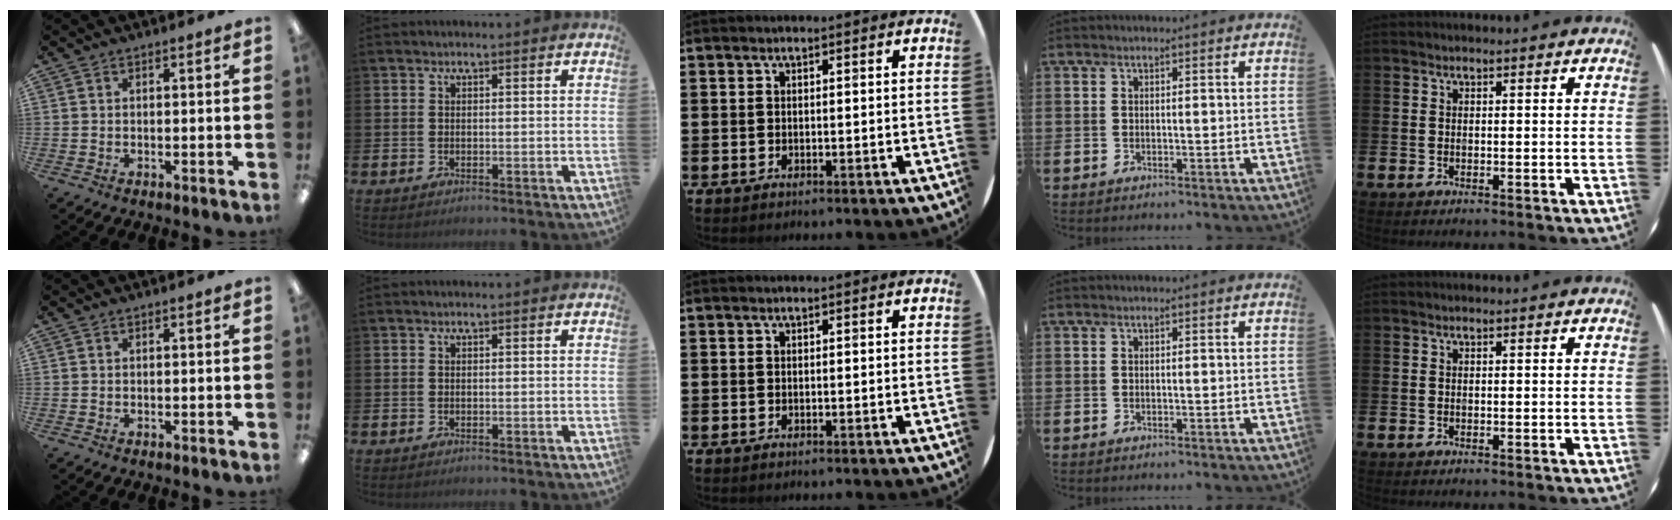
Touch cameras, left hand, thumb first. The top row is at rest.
{}